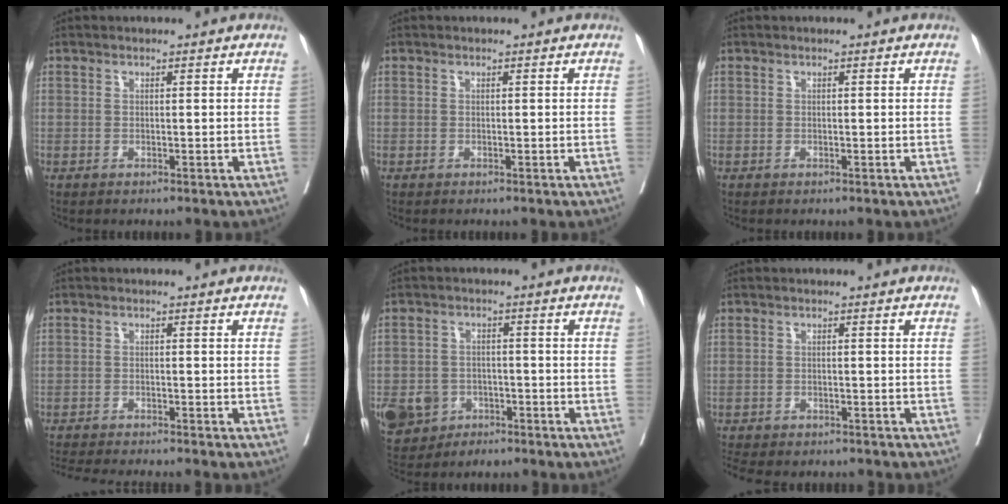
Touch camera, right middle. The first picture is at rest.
{"total": 0.0}
{"total": 0.0}
{"total": 9.3, "force": [-8.5, 0.1, 3.7], "torque": [-0.048, -0.020, -0.125]}
{"total": 8.9, "force": [-4.6, 7.1, 2.8], "torque": [-0.069, 0.005, -0.069]}
{"total": 8.9, "force": [-7.8, 2.9, 3.1], "torque": [-0.061, -0.006, -0.103]}